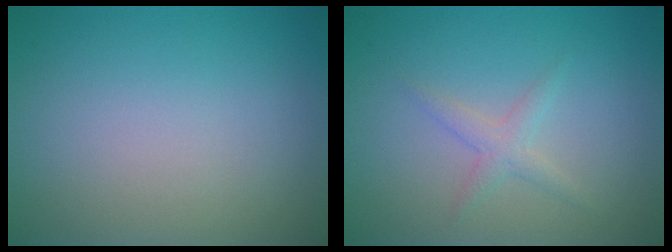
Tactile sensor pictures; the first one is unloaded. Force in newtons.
{"total": 1.5, "press": 1.5, "slide": 0.1}